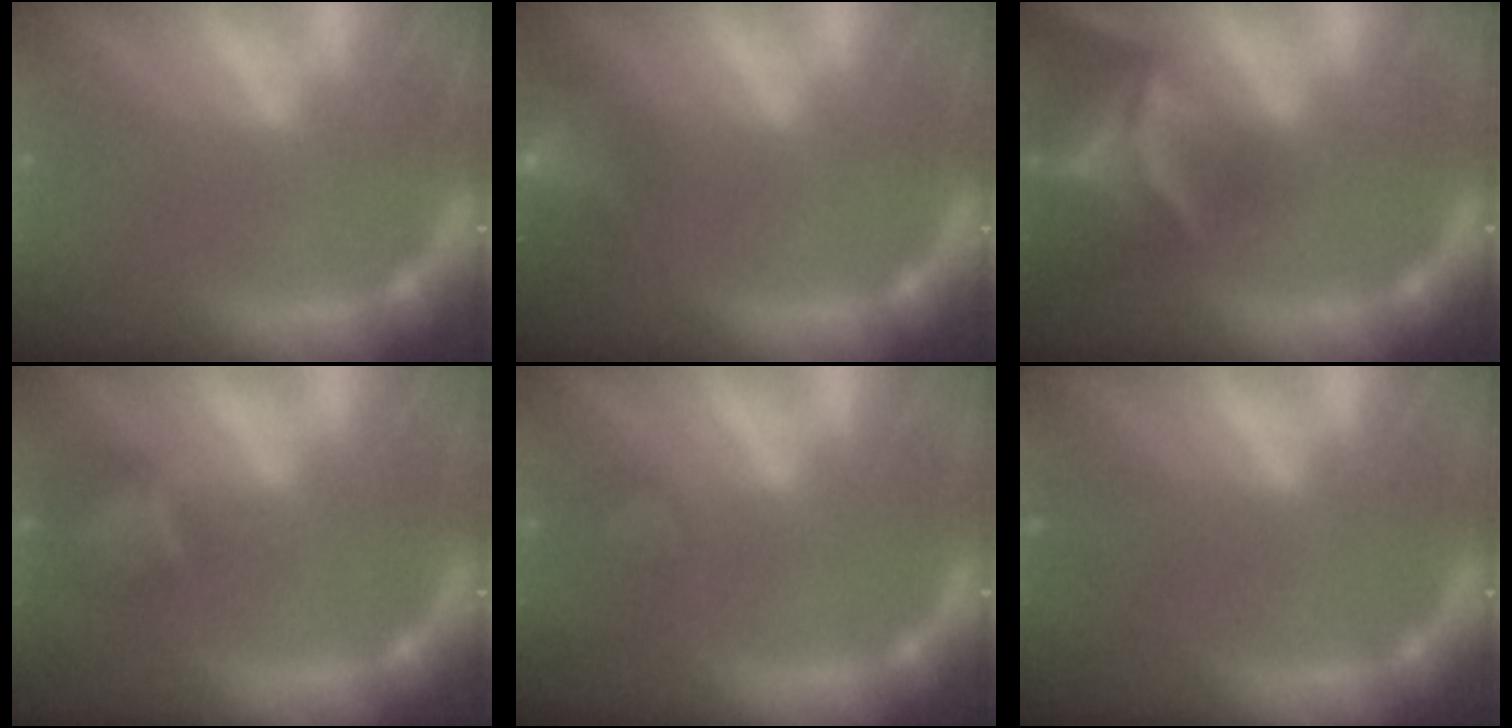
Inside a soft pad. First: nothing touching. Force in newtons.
{"total": 5.5}
{"total": 9.4}
{"total": 2.9}
{"total": 1.4}
{"total": 0.9}